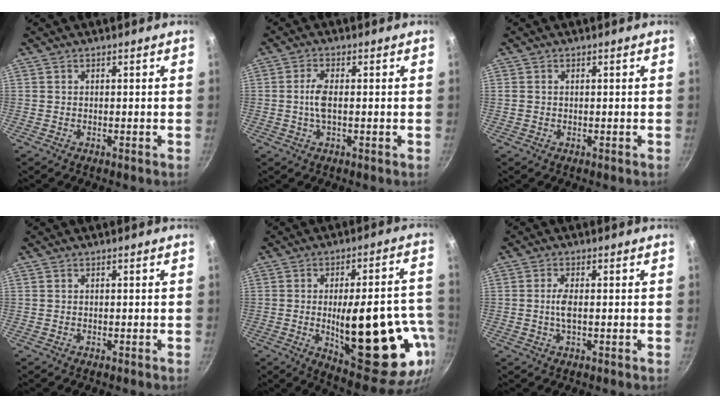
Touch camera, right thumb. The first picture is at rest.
{"total": 3.8, "force": [-0.2, 1.3, 3.5], "torque": [-0.083, 0.004, -0.007]}
{"total": 0.7, "force": [0.1, 0.6, 0.4], "torque": [-0.007, 0.003, 0.002]}
{"total": 0.0}
{"total": 27.3, "force": [-6.1, 9.8, 24.7], "torque": [-0.300, 0.007, -0.064]}
{"total": 2.8, "force": [-0.1, 0.8, 2.7], "torque": [-0.065, 0.001, -0.004]}